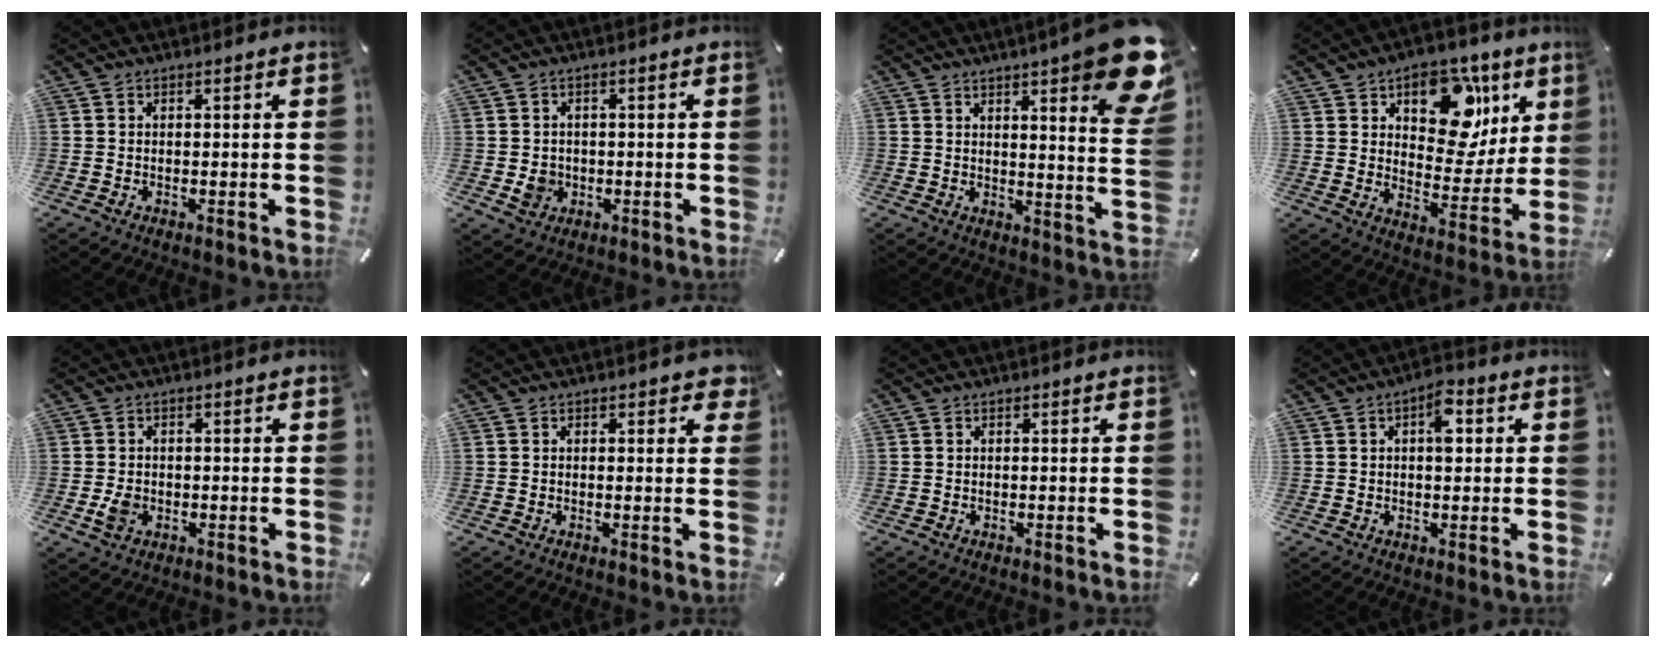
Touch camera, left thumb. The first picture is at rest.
{"total": 4.4, "force": [-0.7, 4.0, 1.7], "torque": [-0.021, -0.002, -0.013]}
{"total": 14.8, "force": [8.5, 3.2, 11.8], "torque": [-0.161, -0.061, 0.136]}
{"total": 16.7, "force": [8.4, 10.8, 9.5], "torque": [-0.114, -0.054, 0.144]}
{"total": 3.3, "force": [-0.7, 2.6, 2.0], "torque": [-0.040, -0.004, -0.018]}
{"total": 1.7, "force": [0.8, 0.9, 1.3], "torque": [-0.003, -0.005, 0.007]}
{"total": 0.0}
{"total": 5.8, "force": [1.3, 3.0, 4.8], "torque": [-0.050, -0.007, 0.011]}